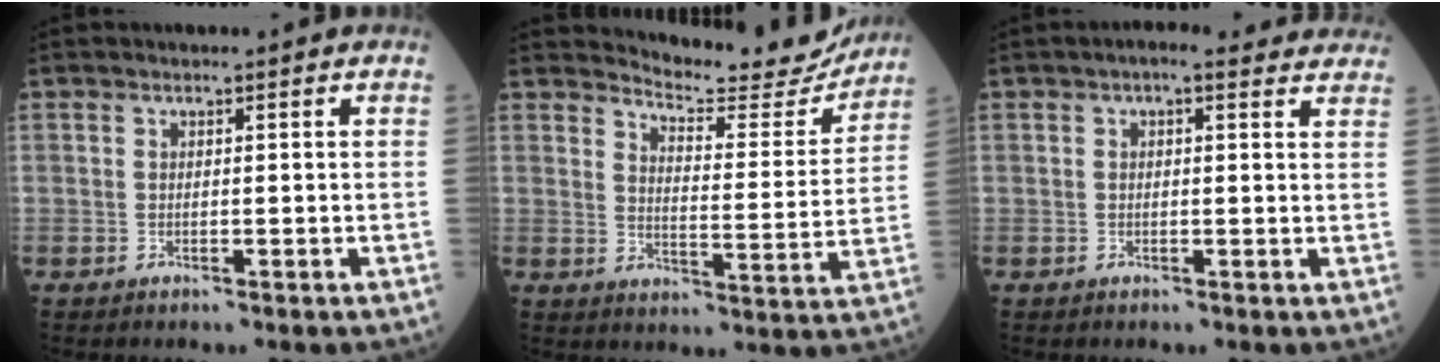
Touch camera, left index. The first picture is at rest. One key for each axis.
{"total": 12.3, "fx": 12.2, "fy": 1.3, "fz": 1.0, "tx": -0.013, "ty": -0.042, "tz": 0.154}
{"total": 7.4, "fx": 6.1, "fy": 1.9, "fz": 3.7, "tx": -0.042, "ty": 0.025, "tz": 0.060}